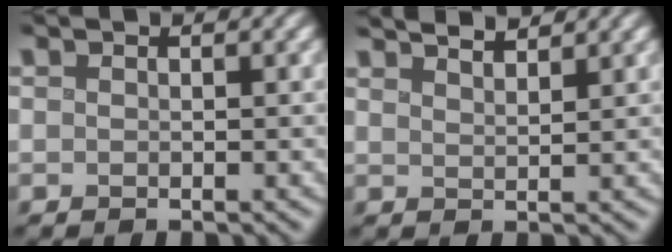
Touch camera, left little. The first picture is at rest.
{"total": 4.1, "force": [3.4, 1.1, 2.0], "torque": [-0.008, 0.019, 0.033]}